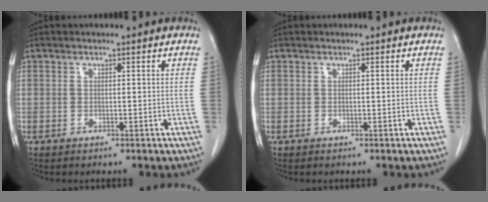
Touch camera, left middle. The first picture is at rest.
{"total": 0.0}